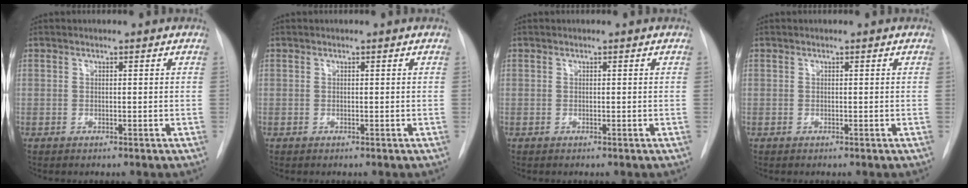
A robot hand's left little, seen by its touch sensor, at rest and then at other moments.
{"total": 0.0}
{"total": 0.0}
{"total": 0.0}